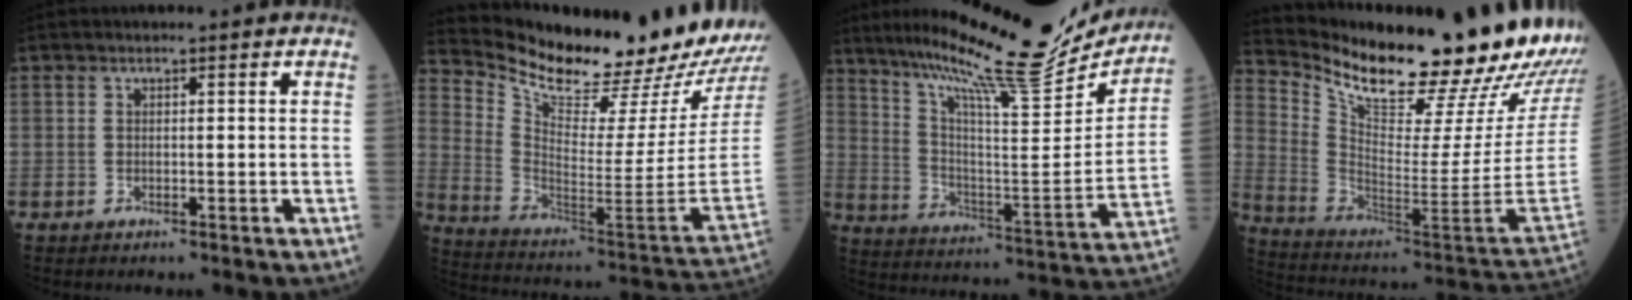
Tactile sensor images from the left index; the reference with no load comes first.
{"total": 25.1, "force": [22.8, -0.1, 10.6], "torque": [-0.189, -0.116, 0.336]}
{"total": 23.7, "force": [20.5, 2.2, 11.6], "torque": [-0.197, -0.041, 0.299]}
{"total": 30.4, "force": [25.7, 3.1, 16.1], "torque": [-0.278, -0.105, 0.364]}